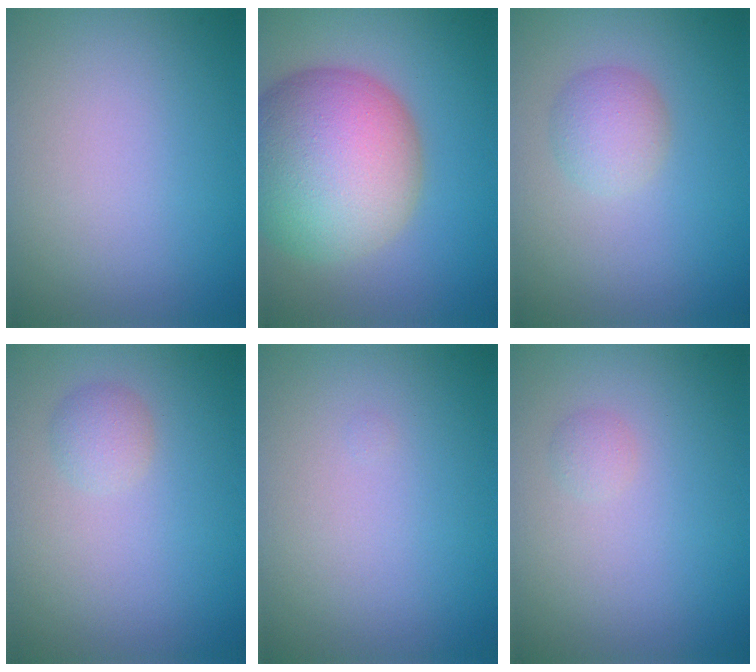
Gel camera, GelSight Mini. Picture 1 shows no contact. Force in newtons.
{"total": 13.1, "press": 13.0, "slide": 0.8}
{"total": 2.5, "press": 2.4, "slide": 0.2}
{"total": 1.4, "press": 1.4, "slide": 0.1}
{"total": 0.0}
{"total": 0.7, "press": 0.7, "slide": 0.0}